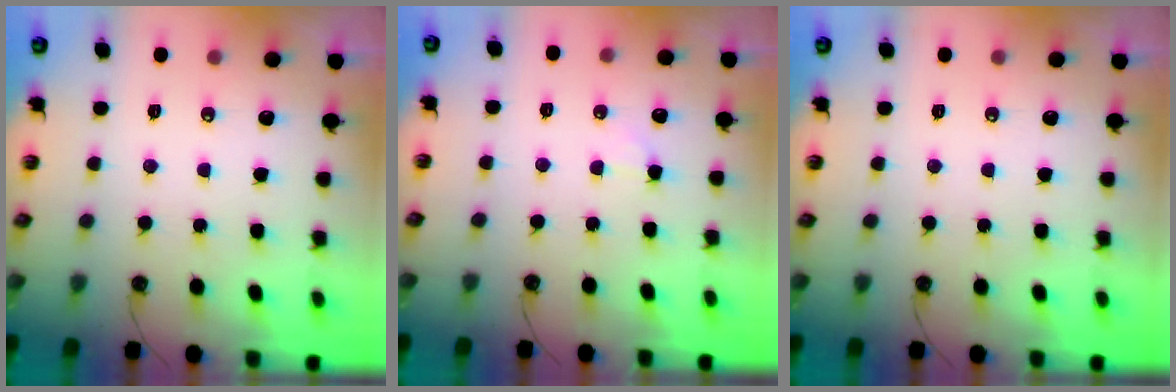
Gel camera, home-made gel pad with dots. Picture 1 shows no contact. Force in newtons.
{"total": 3.2, "press": 3.0, "slide": 0.8}
{"total": 0.0}